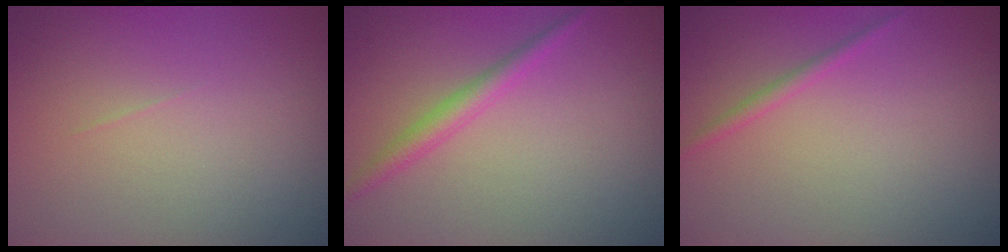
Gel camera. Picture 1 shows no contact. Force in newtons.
{"total": 1.9, "press": 1.9, "slide": 0.1}
{"total": 0.9, "press": 0.9, "slide": 0.2}